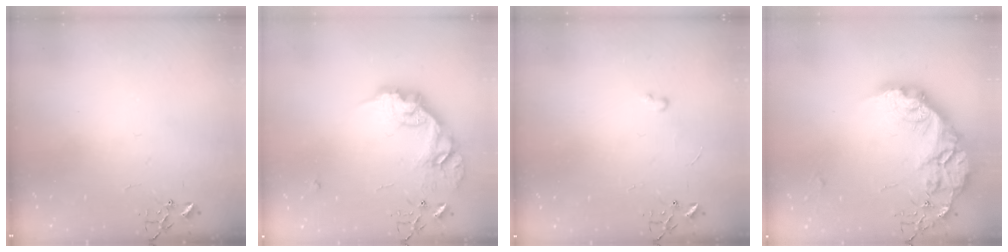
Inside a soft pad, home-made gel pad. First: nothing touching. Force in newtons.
{"total": 18.3, "press": 18.3, "slide": 1.0}
{"total": 2.6, "press": 2.6, "slide": 0.4}
{"total": 24.7, "press": 24.6, "slide": 2.0}